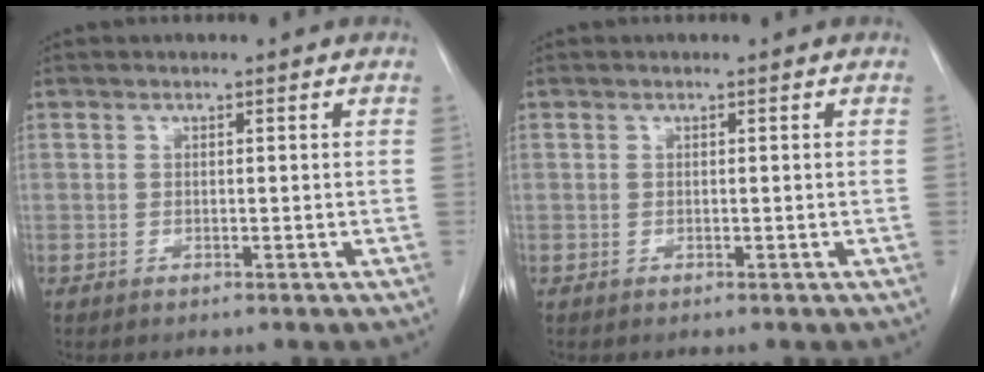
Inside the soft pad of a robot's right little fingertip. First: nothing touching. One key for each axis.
{"total": 0.0}